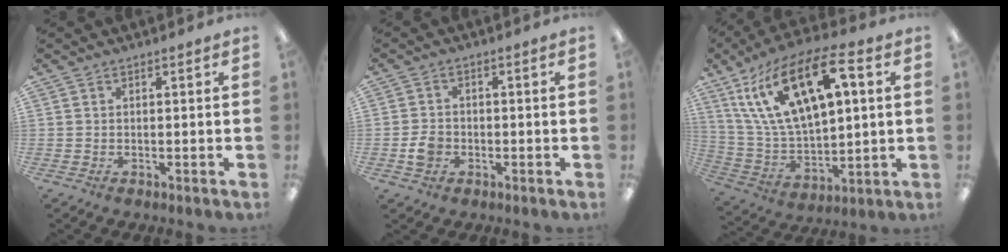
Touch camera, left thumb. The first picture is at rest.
{"total": 3.9, "force": [-1.1, 3.1, 2.1], "torque": [-0.041, 0.005, -0.020]}
{"total": 21.3, "force": [10.2, 10.0, 15.8], "torque": [-0.323, -0.029, 0.175]}